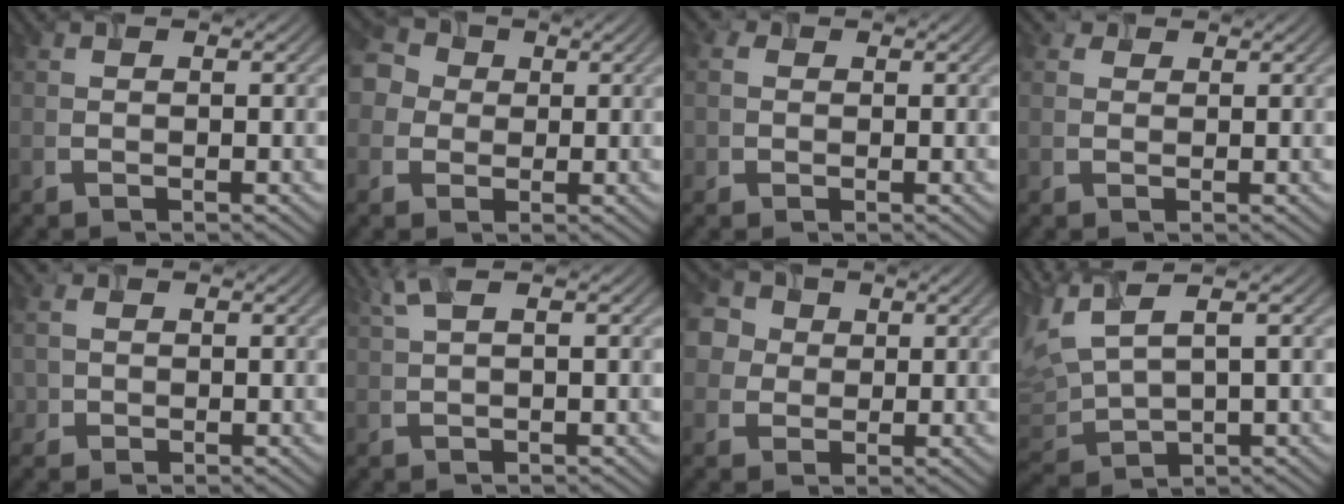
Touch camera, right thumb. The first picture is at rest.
{"total": 6.7, "force": [1.2, 5.7, 3.3], "torque": [-0.105, 0.035, 0.013]}
{"total": 2.2, "force": [0.2, 2.1, 0.7], "torque": [-0.029, 0.011, 0.008]}
{"total": 1.6, "force": [0.9, 1.2, 0.5], "torque": [-0.012, 0.008, 0.020]}
{"total": 2.3, "force": [-0.2, 2.3, 0.3], "torque": [-0.020, 0.007, 0.005]}
{"total": 1.7, "force": [0.6, 0.0, 1.6], "torque": [-0.036, 0.016, 0.025]}
{"total": 7.9, "force": [2.5, 6.3, 4.0], "torque": [-0.135, 0.040, 0.037]}
{"total": 7.1, "force": [2.7, 2.6, 6.1], "torque": [-0.172, 0.009, 0.068]}